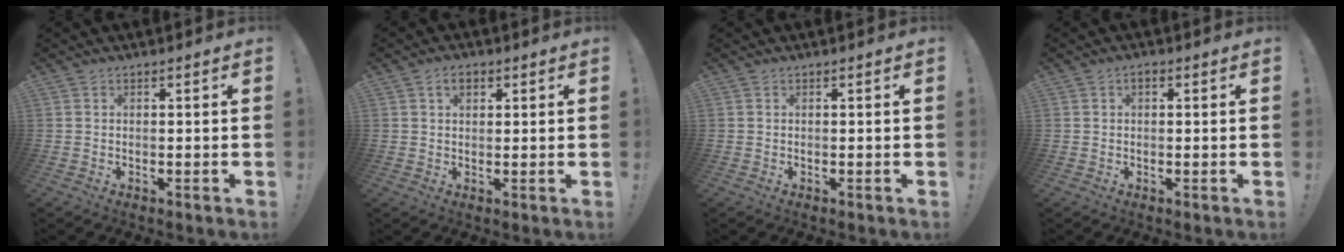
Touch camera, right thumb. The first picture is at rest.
{"total": 3.5, "force": [1.4, 2.2, 2.3], "torque": [-0.035, 0.003, 0.023]}
{"total": 0.0}
{"total": 1.2, "force": [0.2, 0.7, 0.9], "torque": [-0.016, 0.004, 0.002]}